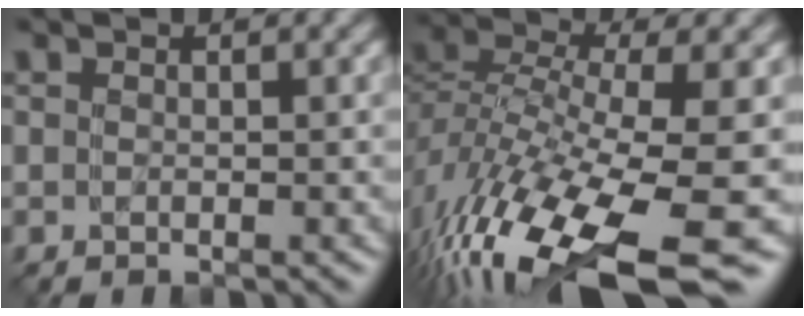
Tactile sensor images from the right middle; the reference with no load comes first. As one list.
[{"total": 15.2, "force": [-8.7, 4.4, 11.6], "torque": [-0.257, -0.011, -0.139]}]